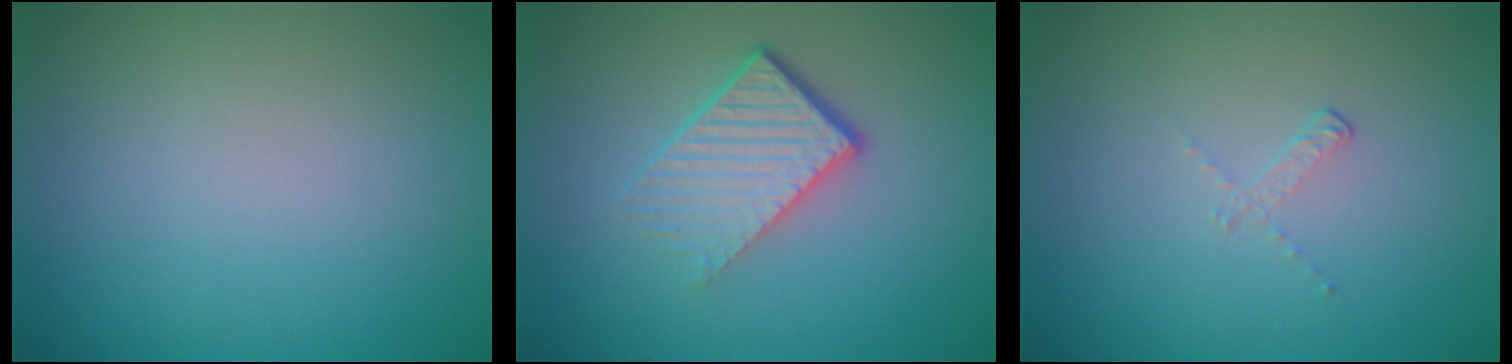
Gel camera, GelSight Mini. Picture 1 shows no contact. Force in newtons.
{"total": 4.7, "press": 2.9, "slide": 3.8}
{"total": 0.8, "press": 0.3, "slide": 0.7}